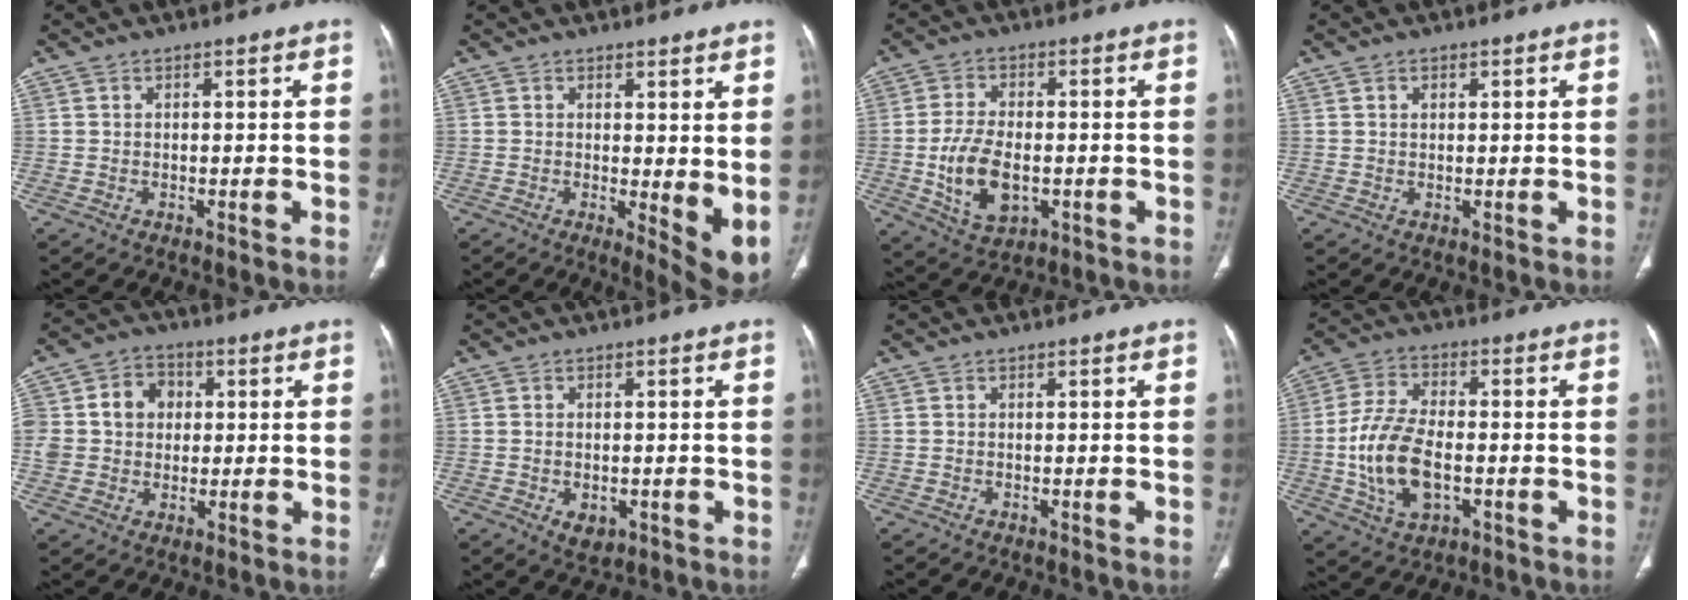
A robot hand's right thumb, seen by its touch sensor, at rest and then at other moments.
{"total": 6.9, "force": [0.9, 2.5, 6.4], "torque": [-0.081, -0.020, 0.019]}
{"total": 10.3, "force": [-1.9, 5.9, 8.2], "torque": [-0.151, 0.000, -0.025]}
{"total": 1.2, "force": [0.6, 0.8, 0.7], "torque": [-0.008, -0.002, 0.009]}
{"total": 14.2, "force": [2.2, 12.1, 7.1], "torque": [-0.132, 0.028, 0.044]}
{"total": 3.5, "force": [-1.0, 2.3, 2.4], "torque": [-0.031, 0.001, -0.005]}
{"total": 0.0}
{"total": 12.6, "force": [-2.3, 6.9, 10.4], "torque": [-0.207, 0.010, -0.041]}